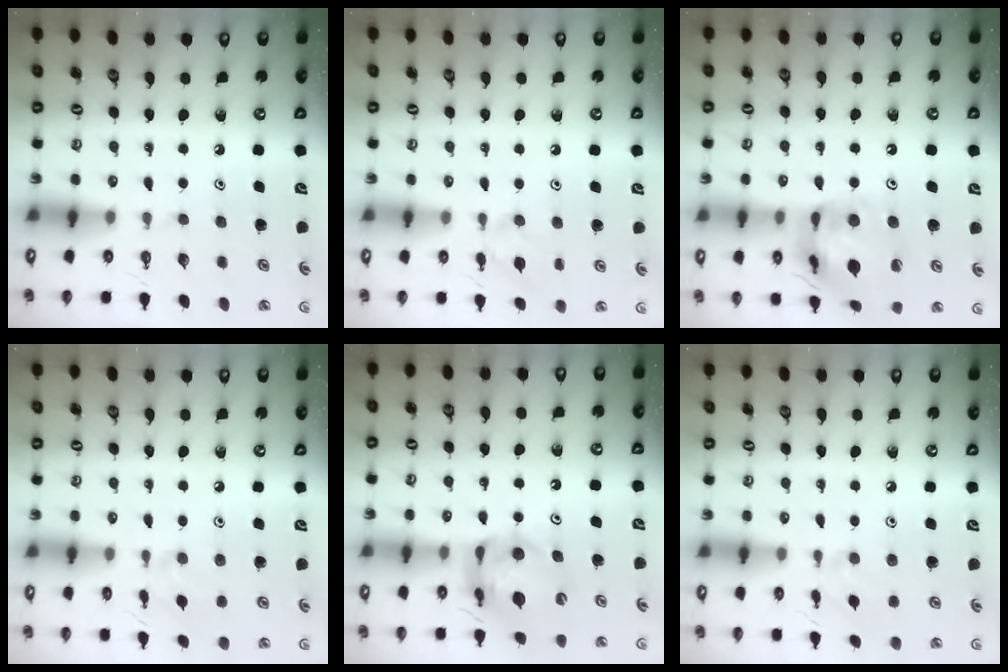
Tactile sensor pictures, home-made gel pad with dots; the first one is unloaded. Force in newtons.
{"total": 5.1, "press": 5.1, "slide": 0.8}
{"total": 16.3, "press": 16.2, "slide": 2.1}
{"total": 1.9, "press": 1.8, "slide": 0.6}
{"total": 12.9, "press": 12.8, "slide": 1.3}
{"total": 1.9, "press": 1.8, "slide": 0.6}